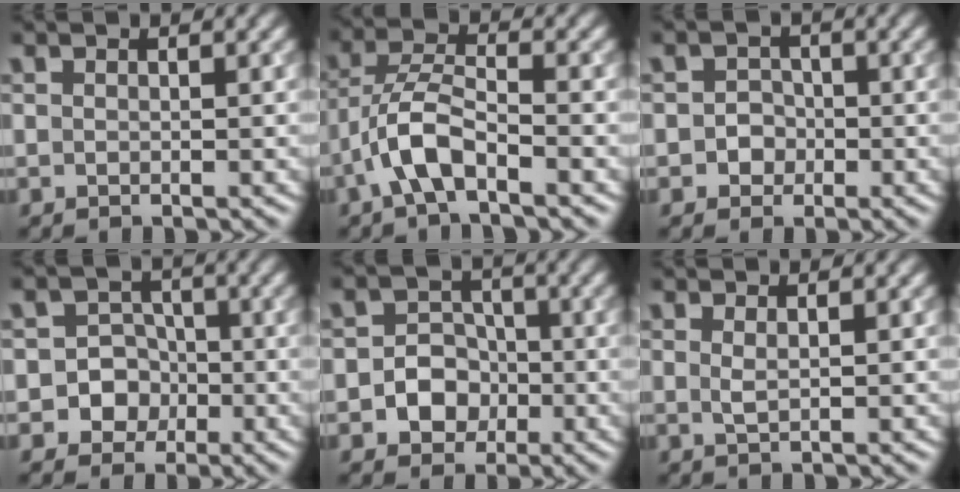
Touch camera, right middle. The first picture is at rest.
{"total": 4.6, "force": [-2.4, 1.5, 3.6], "torque": [-0.071, 0.010, -0.053]}
{"total": 1.8, "force": [-0.4, 1.7, 0.5], "torque": [0.012, 0.002, -0.015]}
{"total": 4.9, "force": [-1.6, 4.6, 0.9], "torque": [0.015, 0.013, -0.044]}
{"total": 4.0, "force": [-1.1, 3.5, 1.7], "torque": [0.008, 0.000, -0.036]}
{"total": 1.0, "force": [0.4, 0.2, 0.9], "torque": [-0.017, -0.001, 0.006]}